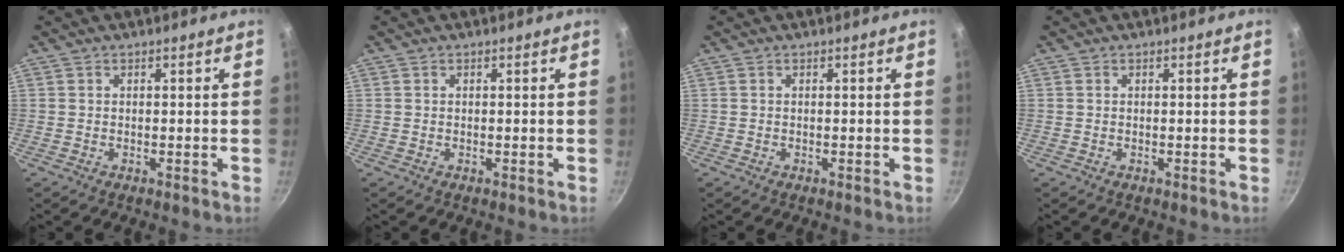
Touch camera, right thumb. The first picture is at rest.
{"total": 0.0}
{"total": 0.0}
{"total": 0.0}